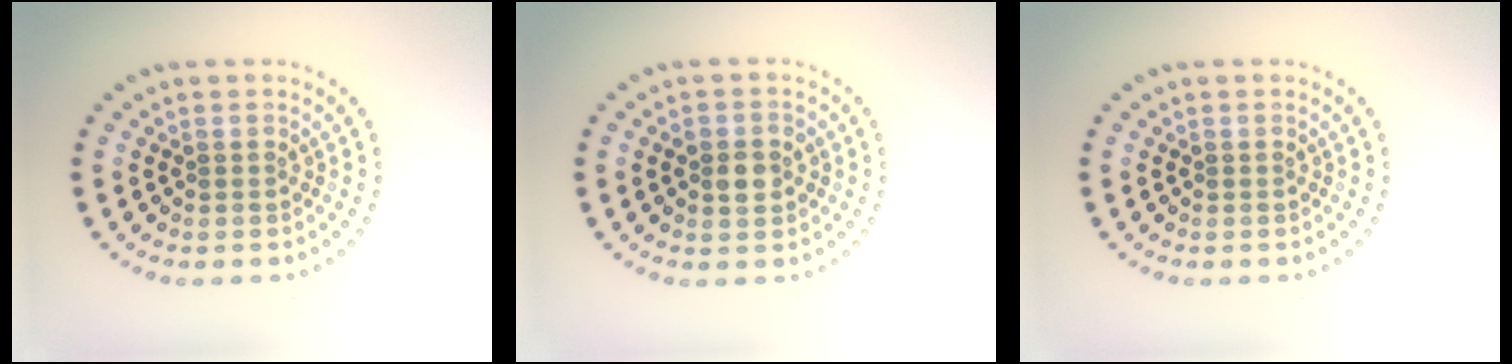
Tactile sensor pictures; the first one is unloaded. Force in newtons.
{"total": 2.4, "press": 2.4, "slide": 0.4}
{"total": 0.0}